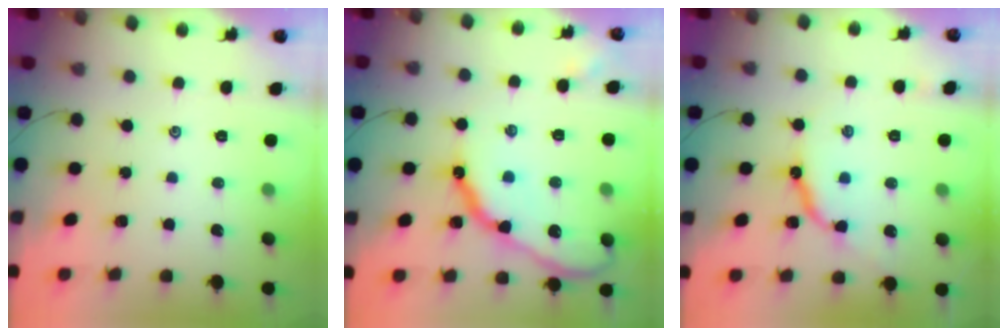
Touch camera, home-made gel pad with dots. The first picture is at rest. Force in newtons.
{"total": 16.5, "press": 16.4, "slide": 1.3}
{"total": 10.0, "press": 10.0, "slide": 0.8}